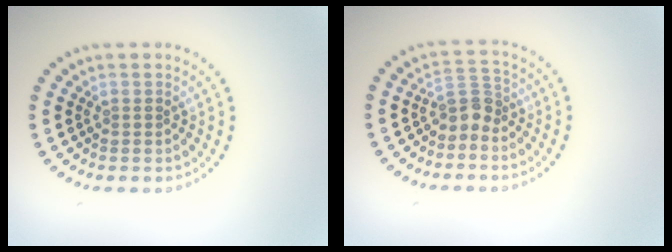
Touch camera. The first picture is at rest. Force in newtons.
{"total": 2.2, "press": 1.7, "slide": 1.5}